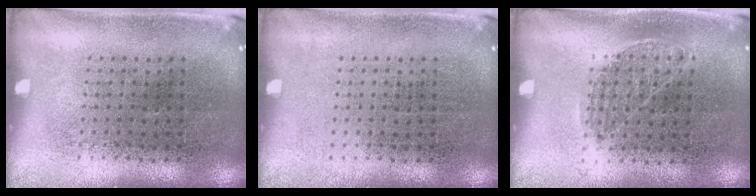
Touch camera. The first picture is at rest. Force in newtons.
{"total": 0.0}
{"total": 0.9, "press": 0.7, "slide": 0.6}